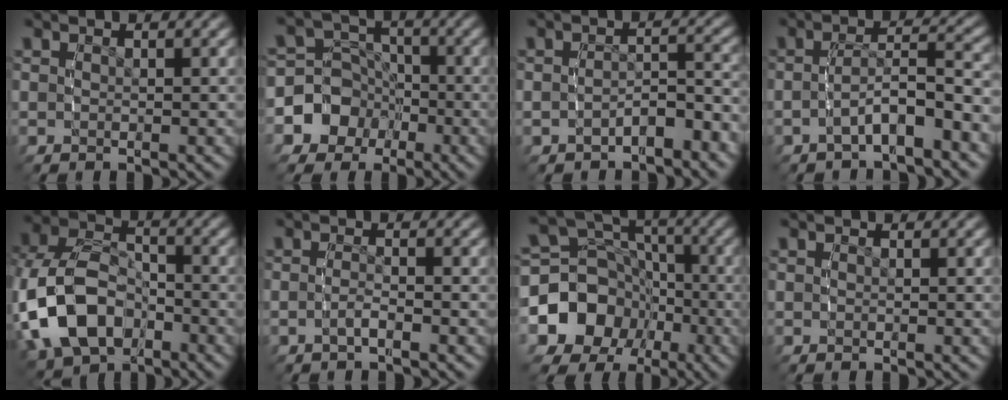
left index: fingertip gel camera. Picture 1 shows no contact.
{"total": 9.6, "force": [-2.6, 8.7, 2.9], "torque": [-0.074, -0.030, -0.049]}
{"total": 3.1, "force": [-2.5, 1.2, 1.2], "torque": [-0.021, -0.001, -0.040]}
{"total": 4.6, "force": [-3.7, 1.0, 2.5], "torque": [-0.045, -0.005, -0.051]}
{"total": 10.0, "force": [-1.9, 7.9, 5.9], "torque": [-0.145, -0.036, -0.021]}
{"total": 1.2, "force": [-1.0, 0.0, 0.8], "torque": [-0.020, 0.000, -0.021]}
{"total": 18.1, "force": [-3.6, 16.2, 7.1], "torque": [-0.160, -0.074, -0.053]}
{"total": 0.0}